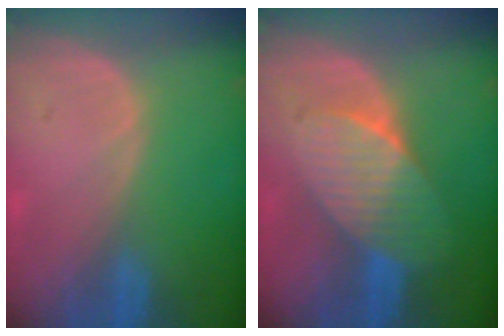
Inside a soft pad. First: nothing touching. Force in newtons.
{"total": 7.4, "press": 6.9, "slide": 2.5}